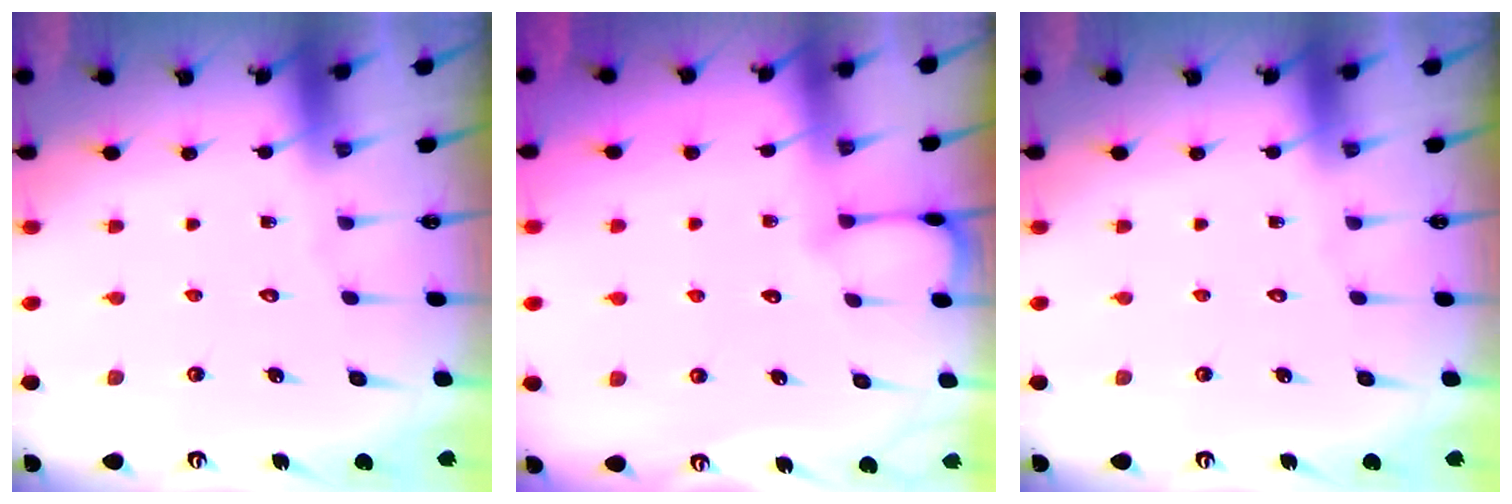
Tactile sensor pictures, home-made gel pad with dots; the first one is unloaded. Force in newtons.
{"total": 3.8, "press": 3.8, "slide": 0.3}
{"total": 0.0}